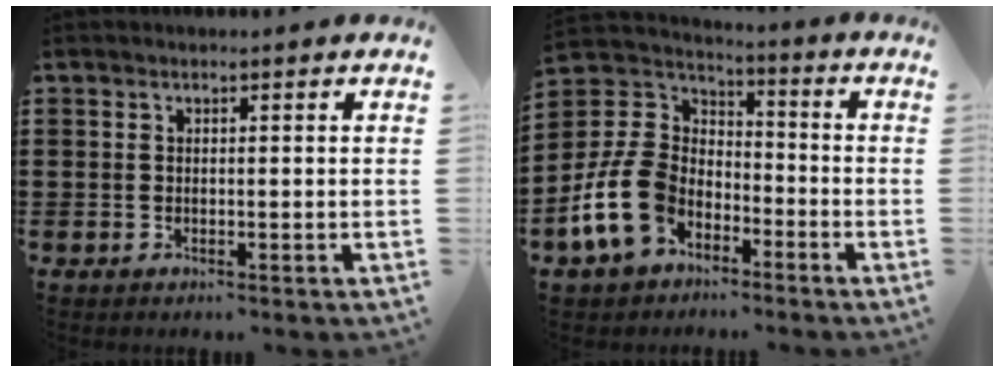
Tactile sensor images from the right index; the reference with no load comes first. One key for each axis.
{"total": 11.2, "fx": -5.3, "fy": 8.0, "fz": 5.8, "tx": -0.174, "ty": 0.015, "tz": -0.109}